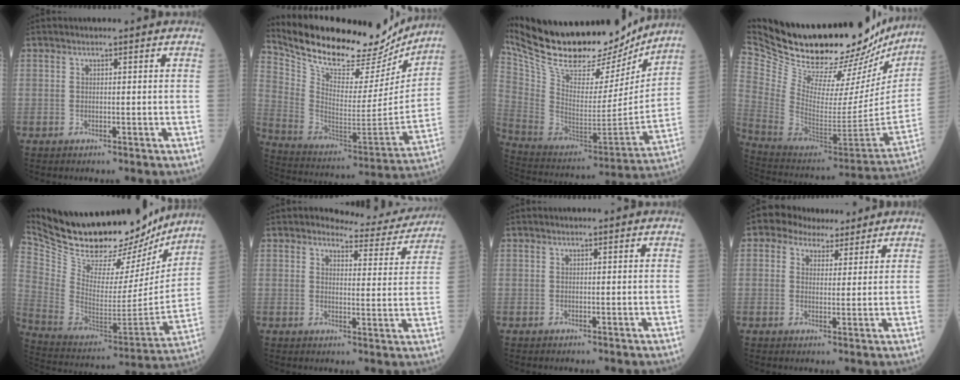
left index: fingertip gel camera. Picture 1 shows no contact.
{"total": 26.3, "force": [23.2, 6.9, 10.2], "torque": [-0.182, -0.033, 0.344]}
{"total": 30.7, "force": [26.0, 8.9, 13.8], "torque": [-0.263, -0.021, 0.399]}
{"total": 37.5, "force": [32.0, 9.4, 17.2], "torque": [-0.298, -0.091, 0.448]}
{"total": 28.0, "force": [24.5, 8.6, 10.6], "torque": [-0.187, -0.031, 0.366]}
{"total": 8.3, "force": [8.0, 1.9, 0.6], "torque": [0.004, -0.020, 0.087]}
{"total": 0.0}
{"total": 5.5, "force": [4.2, 3.3, 1.6], "torque": [-0.020, 0.021, 0.067]}